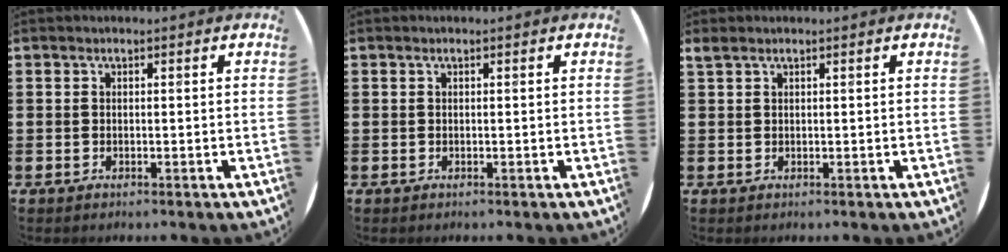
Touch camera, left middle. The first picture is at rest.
{"total": 0.0}
{"total": 0.7, "force": [0.7, 0.1, 0.1], "torque": [-0.003, 0.001, 0.013]}